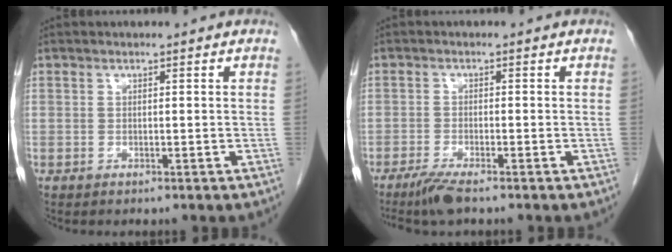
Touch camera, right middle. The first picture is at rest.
{"total": 3.8, "force": [-3.0, 0.2, 2.4], "torque": [-0.050, -0.009, -0.057]}